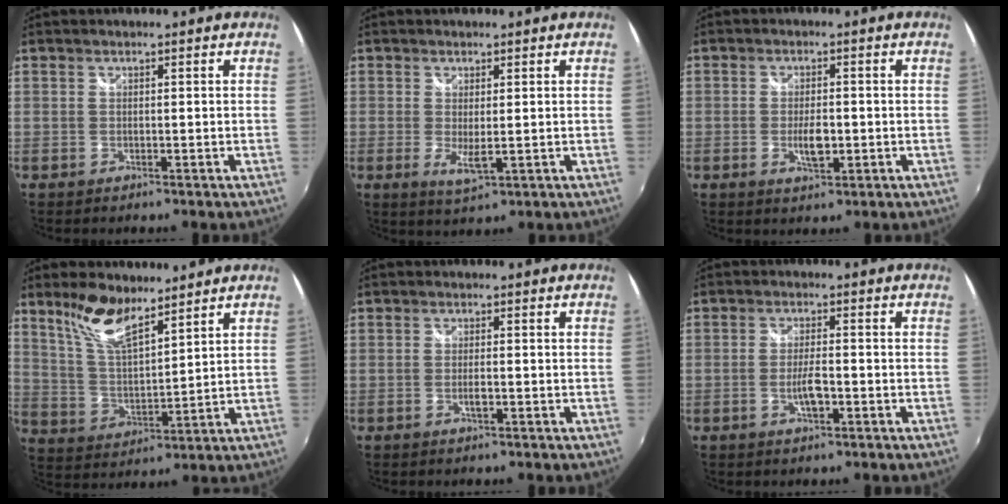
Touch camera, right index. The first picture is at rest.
{"total": 3.9, "force": [-0.4, 1.0, 3.8], "torque": [-0.069, -0.013, -0.004]}
{"total": 4.6, "force": [-1.0, 2.0, 4.0], "torque": [-0.075, -0.006, -0.018]}
{"total": 10.5, "force": [7.7, 3.1, 6.4], "torque": [-0.124, 0.007, 0.156]}
{"total": 2.0, "force": [-0.7, 0.5, 1.8], "torque": [-0.034, -0.003, -0.012]}
{"total": 4.3, "force": [-1.5, 1.3, 3.8], "torque": [-0.074, -0.003, -0.028]}